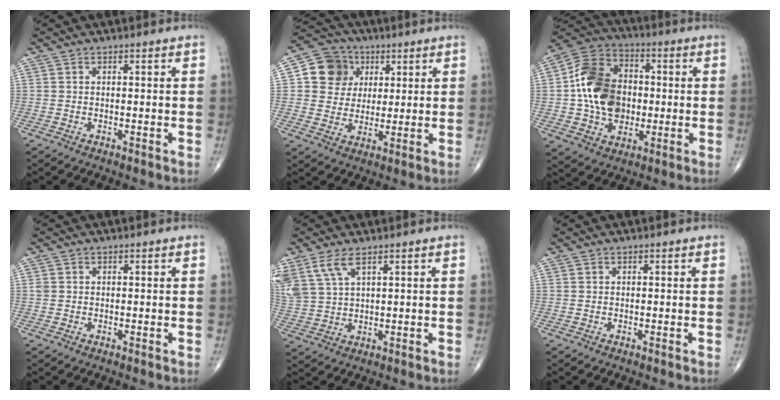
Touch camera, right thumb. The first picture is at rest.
{"total": 9.9, "force": [2.9, 8.8, 3.3], "torque": [-0.025, -0.004, 0.044]}
{"total": 16.6, "force": [-0.2, 12.5, 10.9], "torque": [-0.168, 0.024, -0.007]}
{"total": 0.7, "force": [0.1, 0.7, 0.3], "torque": [0.000, 0.002, 0.002]}
{"total": 7.0, "force": [4.3, 2.6, 4.9], "torque": [-0.123, -0.006, 0.098]}
{"total": 0.0}